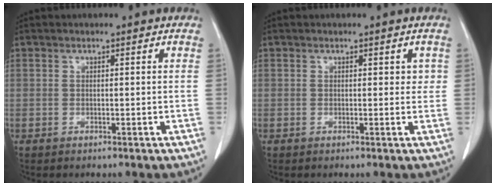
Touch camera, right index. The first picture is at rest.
{"total": 1.5, "force": [0.5, 1.1, 1.0], "torque": [-0.006, 0.004, 0.005]}